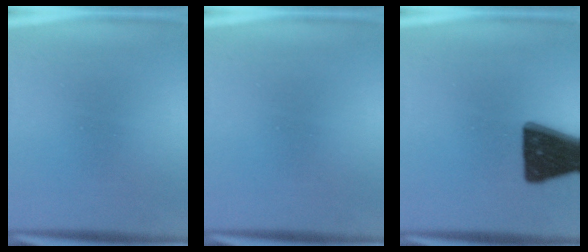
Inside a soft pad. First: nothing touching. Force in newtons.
{"total": 0.0}
{"total": 19.7}